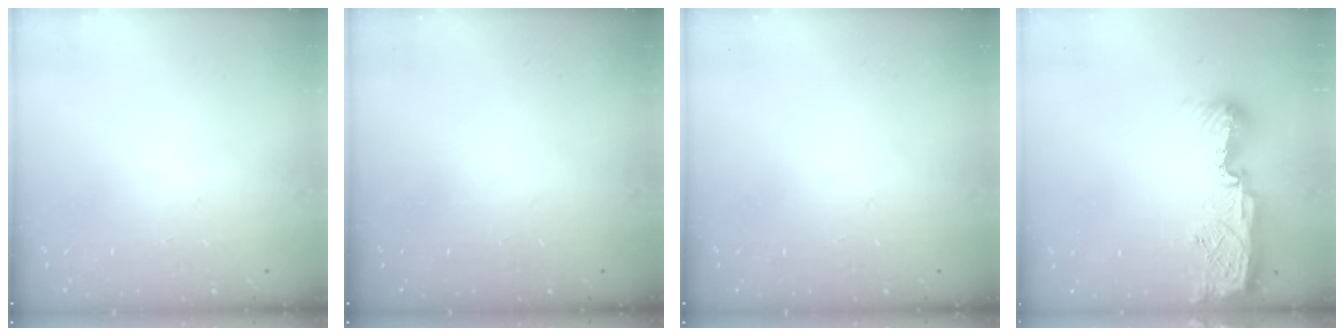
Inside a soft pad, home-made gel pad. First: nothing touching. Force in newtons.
{"total": 0.0}
{"total": 0.0}
{"total": 11.6, "press": 11.5, "slide": 1.1}